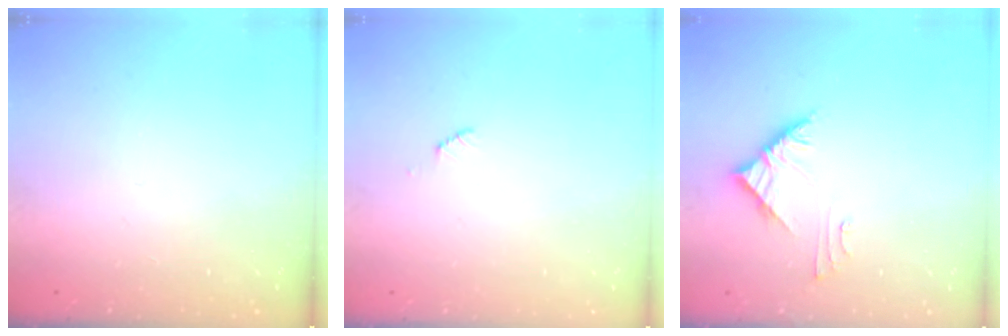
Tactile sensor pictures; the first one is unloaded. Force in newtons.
{"total": 2.5, "press": 2.5, "slide": 0.4}
{"total": 6.2, "press": 6.2, "slide": 0.1}